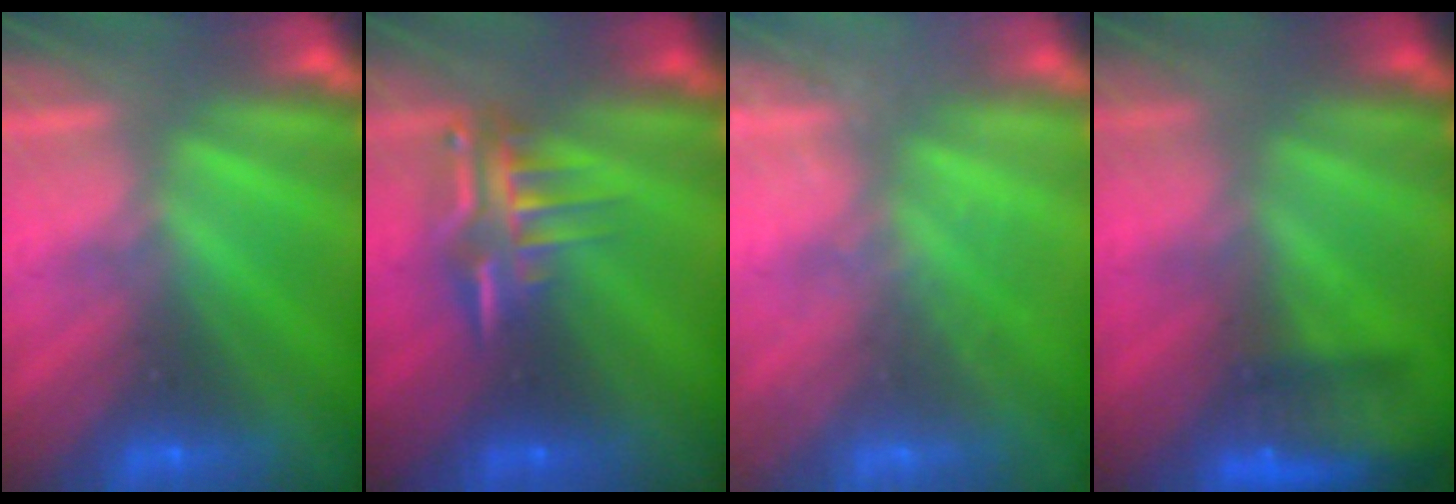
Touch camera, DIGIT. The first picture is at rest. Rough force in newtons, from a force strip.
{"total": 8.1}
{"total": 1.8}
{"total": 7.7}